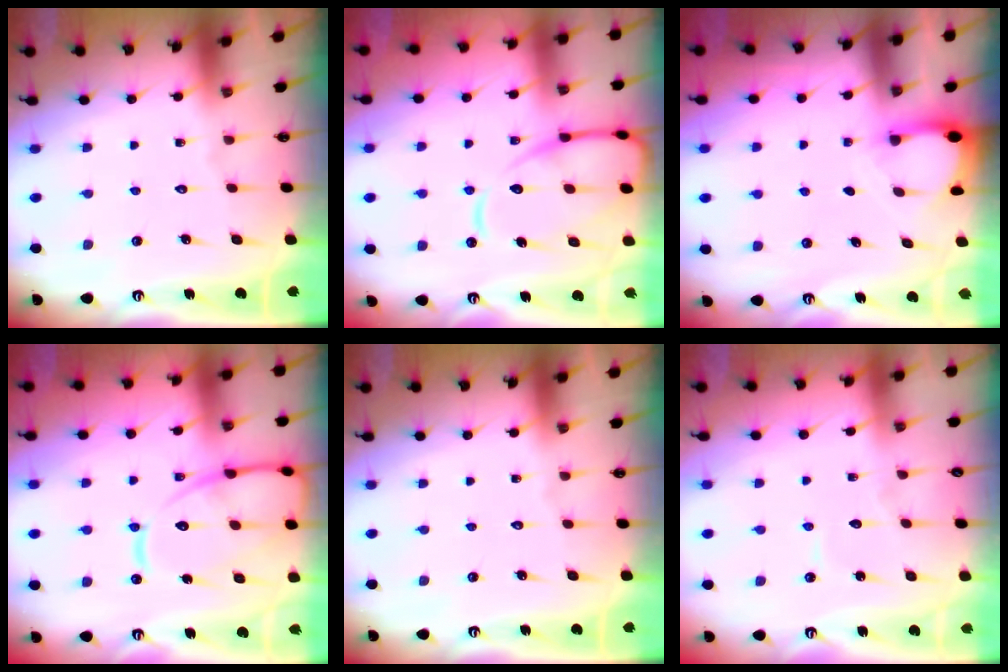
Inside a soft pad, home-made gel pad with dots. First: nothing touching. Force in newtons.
{"total": 14.1, "press": 14.0, "slide": 1.5}
{"total": 2.9, "press": 2.9, "slide": 0.3}
{"total": 16.0, "press": 15.9, "slide": 1.5}
{"total": 0.0}
{"total": 4.2, "press": 4.2, "slide": 0.4}